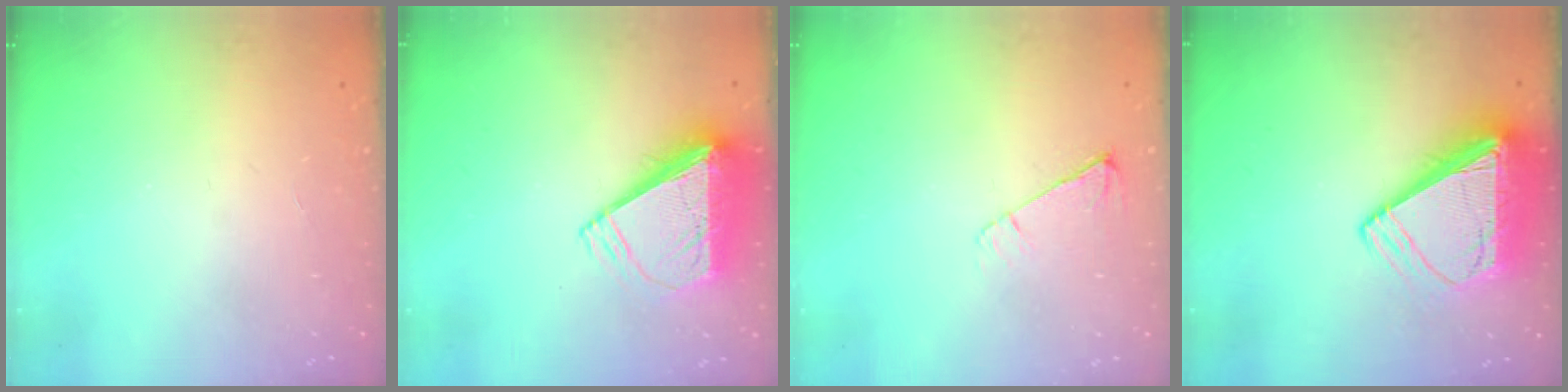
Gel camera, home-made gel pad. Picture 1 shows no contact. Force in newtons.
{"total": 9.7, "press": 9.6, "slide": 1.4}
{"total": 6.0, "press": 6.0, "slide": 0.6}
{"total": 11.8, "press": 11.7, "slide": 1.2}